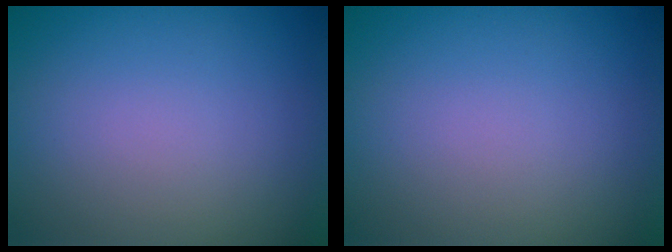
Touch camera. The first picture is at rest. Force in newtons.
{"total": 0.0}